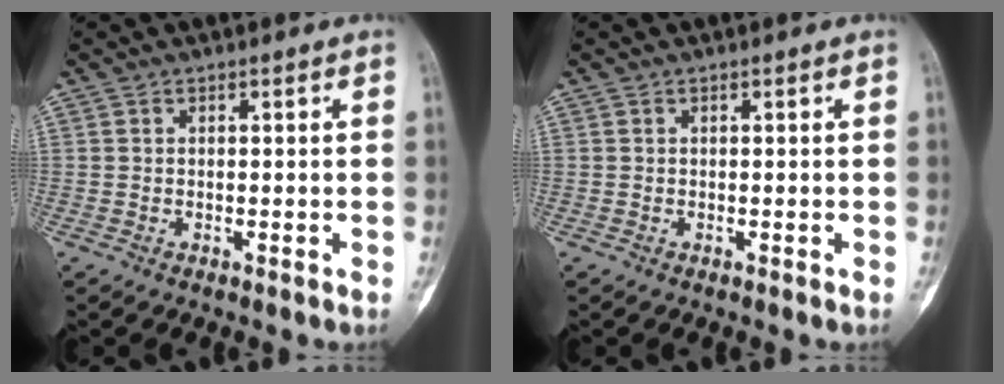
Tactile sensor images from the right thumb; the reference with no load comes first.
{"total": 0.0}